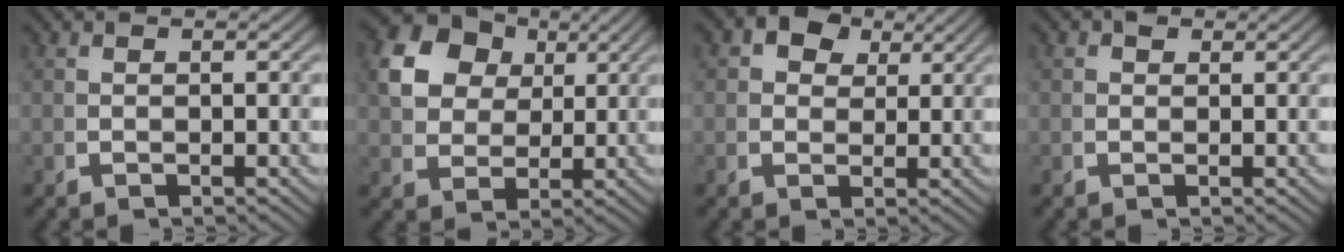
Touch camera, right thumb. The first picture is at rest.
{"total": 11.0, "force": [3.9, 8.5, 5.8], "torque": [-0.137, -0.006, 0.071]}
{"total": 5.2, "force": [2.4, 3.9, 2.6], "torque": [-0.042, -0.003, 0.036]}
{"total": 1.5, "force": [0.8, 1.1, 0.6], "torque": [-0.009, -0.004, 0.014]}